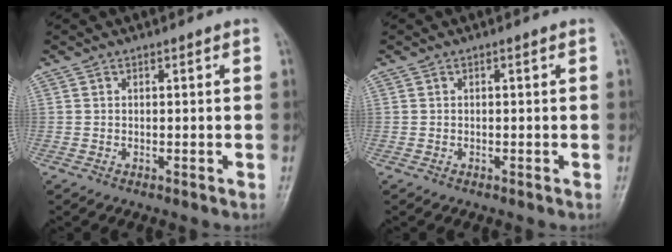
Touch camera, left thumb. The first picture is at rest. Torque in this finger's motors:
{"motor_torque": [-0.18, 0.18, -0.01, -0.01, 0.00]}